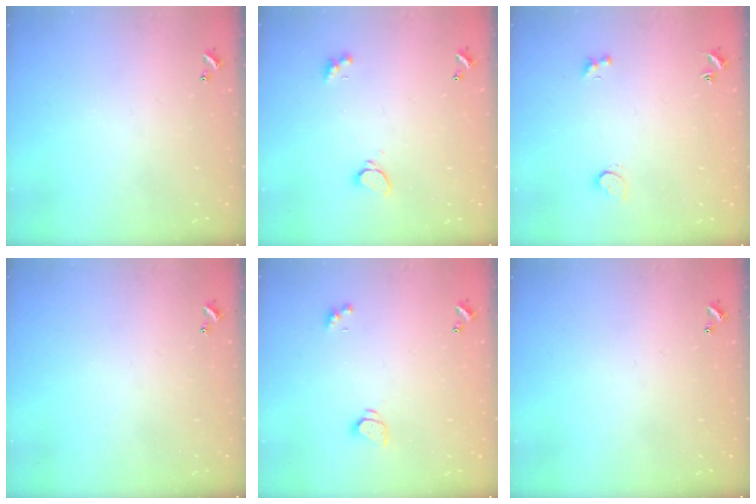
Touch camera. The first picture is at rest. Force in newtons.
{"total": 1.7, "press": 1.6, "slide": 0.3}
{"total": 2.4, "press": 1.9, "slide": 1.4}
{"total": 0.0}
{"total": 1.6, "press": 1.6, "slide": 0.3}
{"total": 0.0}